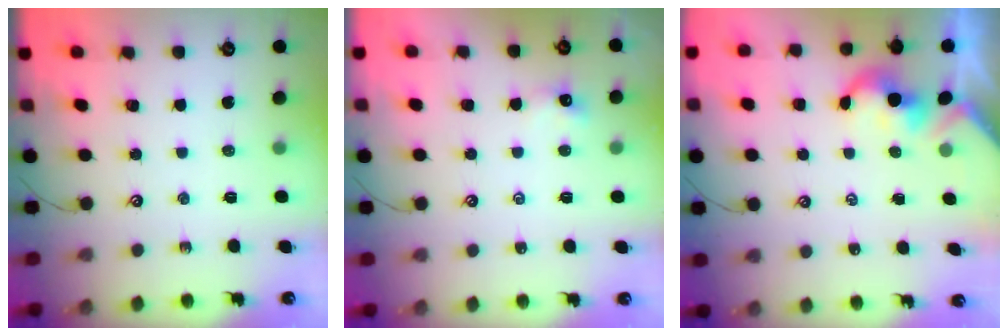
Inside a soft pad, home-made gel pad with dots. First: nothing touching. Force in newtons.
{"total": 2.4, "press": 2.3, "slide": 0.6}
{"total": 2.1, "press": 2.1, "slide": 0.2}